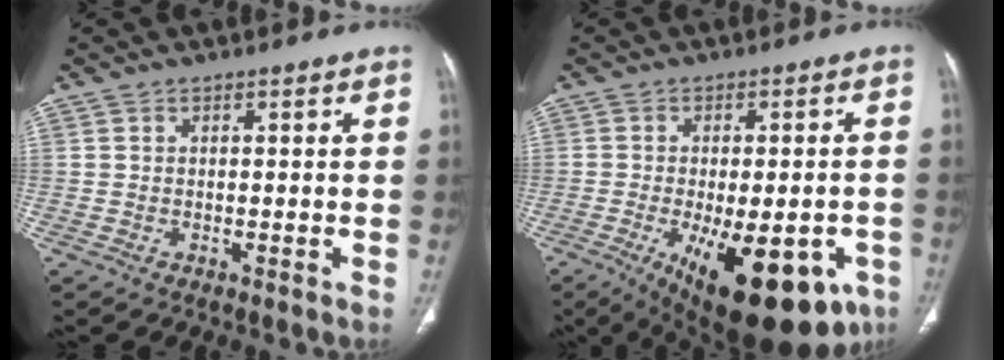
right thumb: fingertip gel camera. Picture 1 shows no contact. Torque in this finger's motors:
{"motor_torque": [0.37, 0.72, 0.32, -0.09, 0.18]}